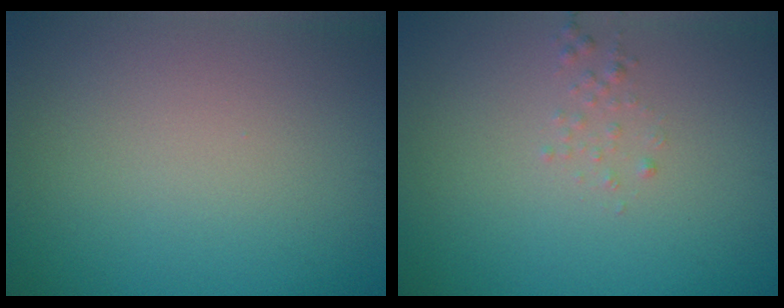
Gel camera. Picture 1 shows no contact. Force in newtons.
{"total": 0.8, "press": 0.8, "slide": 0.1}